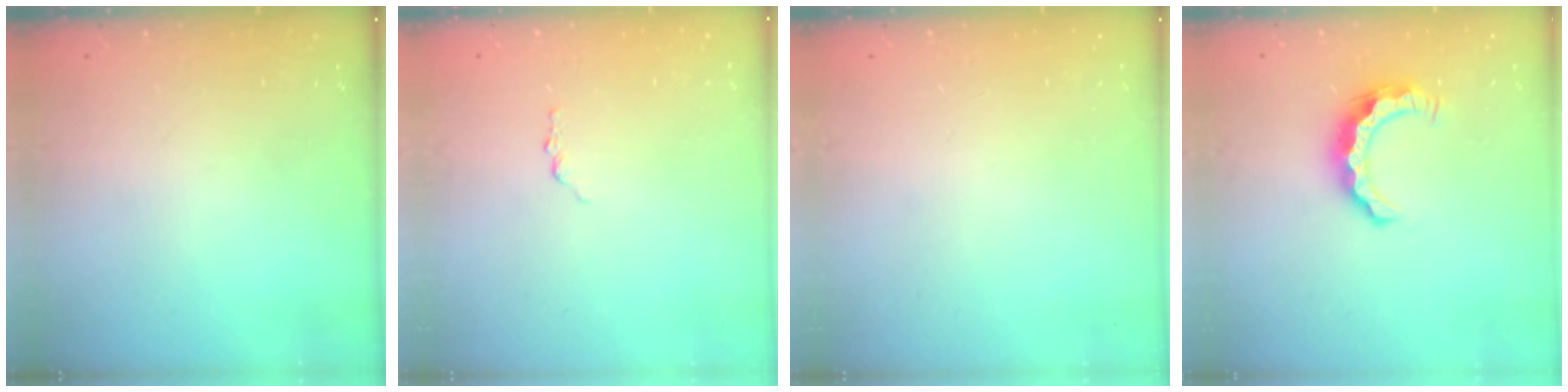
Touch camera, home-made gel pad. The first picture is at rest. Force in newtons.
{"total": 1.2, "press": 1.2, "slide": 0.2}
{"total": 0.0}
{"total": 7.8, "press": 7.8, "slide": 0.6}